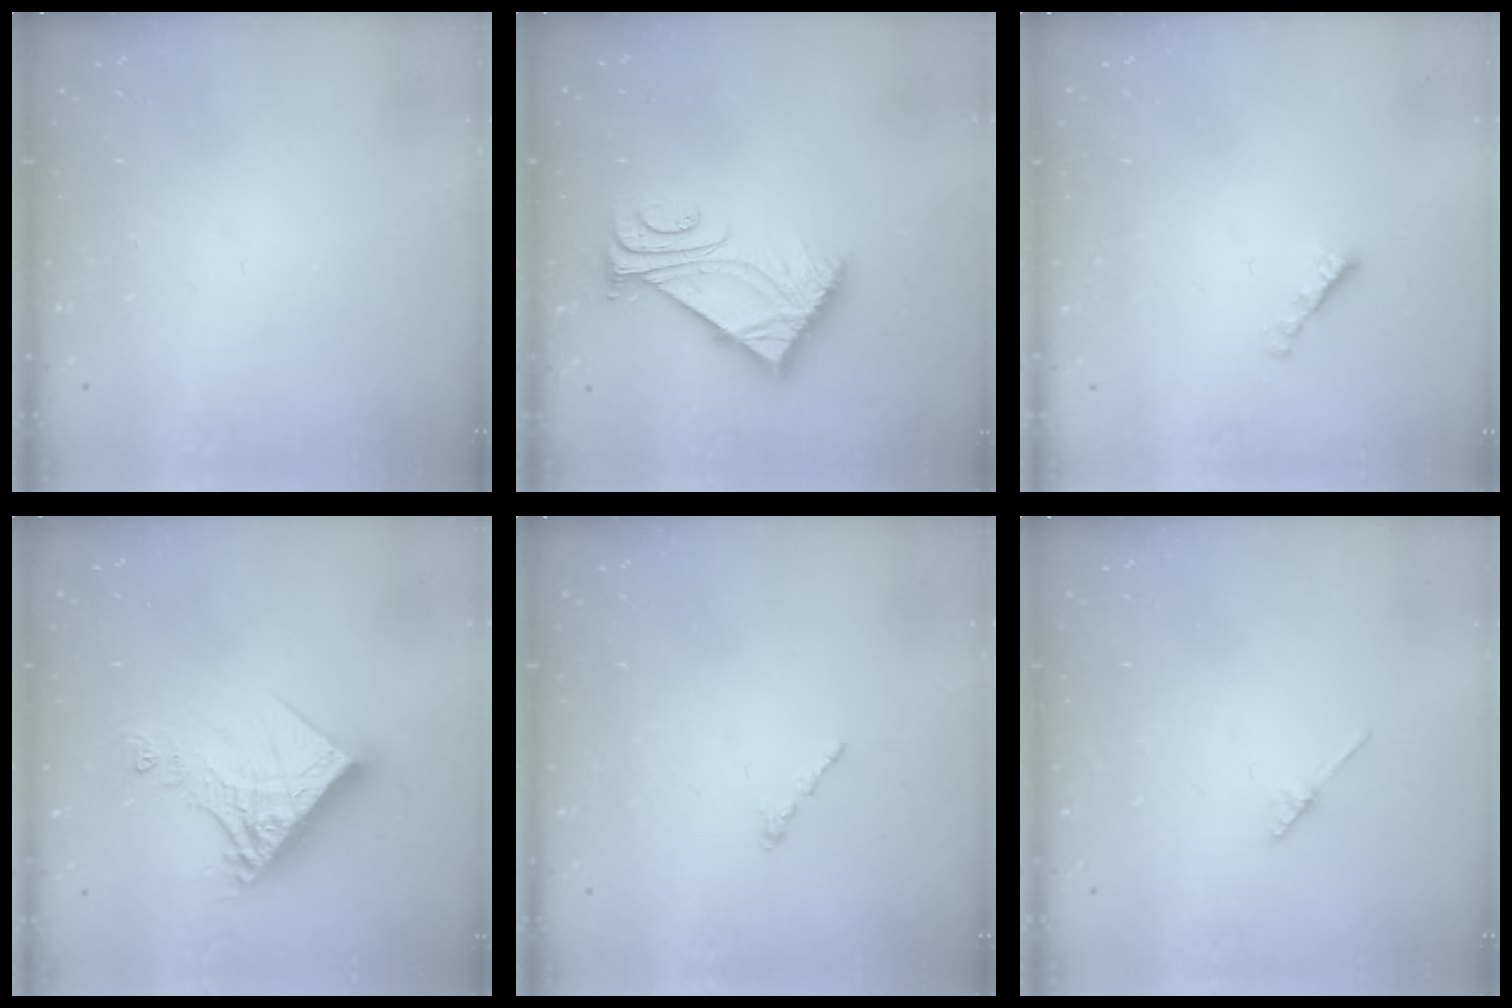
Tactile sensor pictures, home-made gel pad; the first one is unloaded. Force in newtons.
{"total": 8.1, "press": 8.0, "slide": 1.0}
{"total": 2.2, "press": 2.1, "slide": 0.7}
{"total": 14.6, "press": 14.5, "slide": 1.3}
{"total": 0.0}
{"total": 2.1, "press": 2.1, "slide": 0.1}